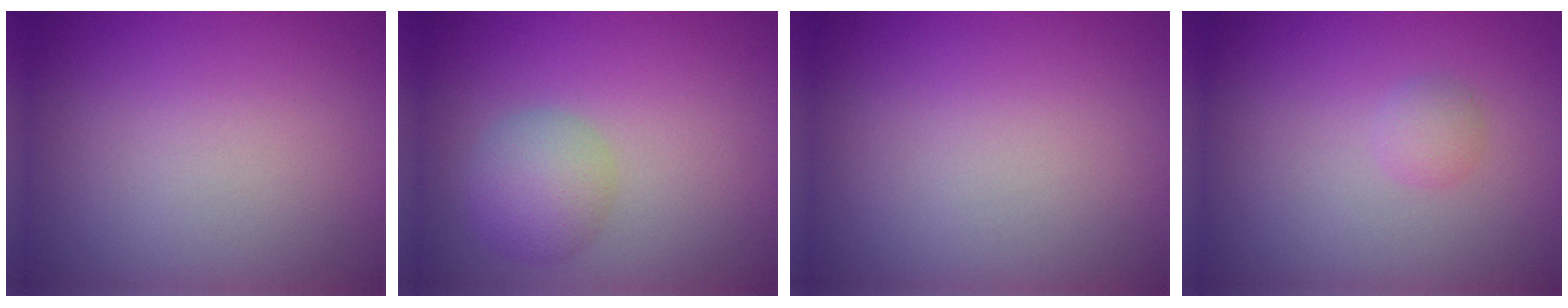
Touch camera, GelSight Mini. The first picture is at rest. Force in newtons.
{"total": 3.3, "press": 3.3, "slide": 0.0}
{"total": 0.0}
{"total": 1.1, "press": 1.1, "slide": 0.0}